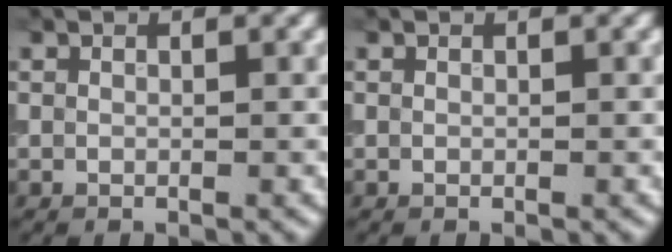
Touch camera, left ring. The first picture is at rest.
{"total": 0.0}